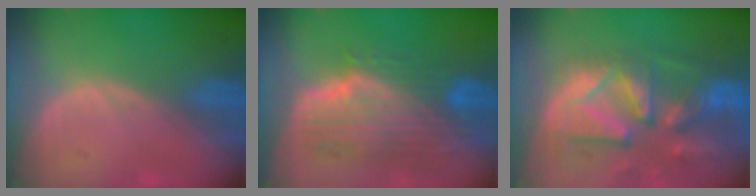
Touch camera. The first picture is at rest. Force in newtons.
{"total": 9.8, "press": 8.6, "slide": 4.8}
{"total": 13.3, "press": 11.4, "slide": 6.8}